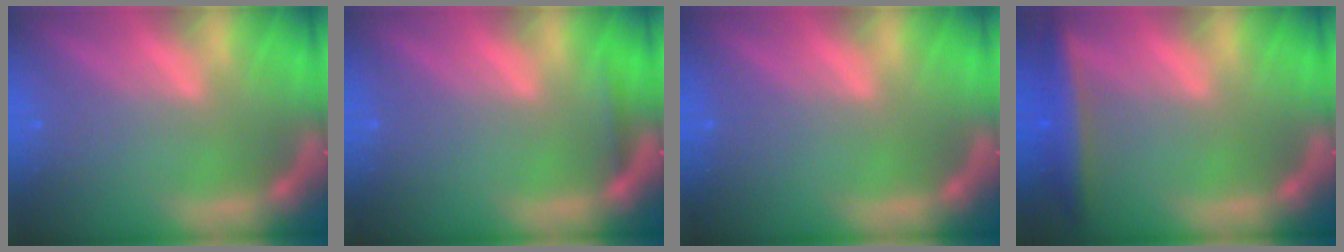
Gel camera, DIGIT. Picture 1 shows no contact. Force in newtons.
{"total": 0.9}
{"total": 0.0}
{"total": 4.0}